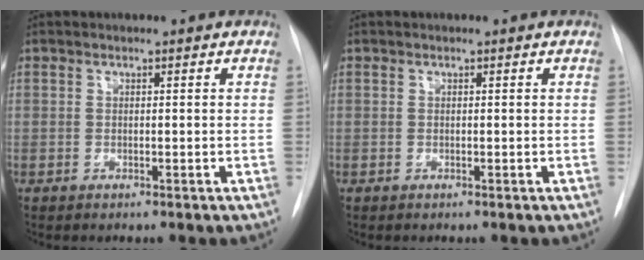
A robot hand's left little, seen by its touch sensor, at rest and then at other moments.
{"total": 0.0}